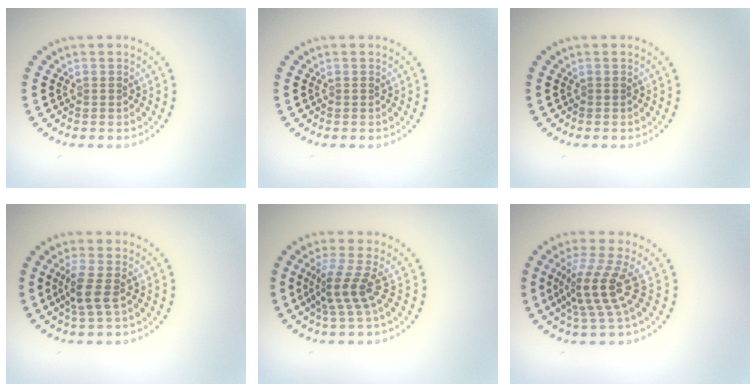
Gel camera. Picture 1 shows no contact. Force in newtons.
{"total": 0.0}
{"total": 0.0}
{"total": 2.4, "press": 2.0, "slide": 1.2}
{"total": 3.0, "press": 1.9, "slide": 2.3}
{"total": 4.0, "press": 2.8, "slide": 3.0}